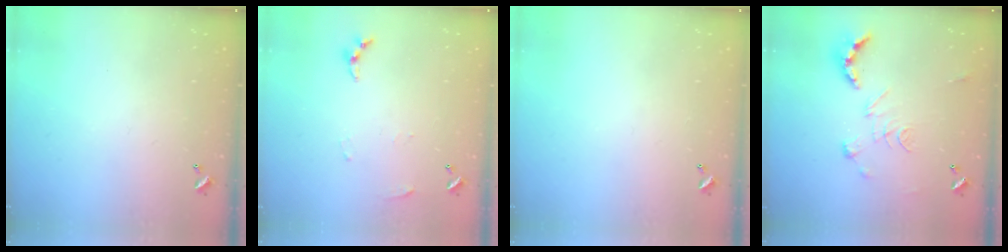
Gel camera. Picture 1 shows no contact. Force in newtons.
{"total": 4.6, "press": 4.6, "slide": 0.4}
{"total": 0.0}
{"total": 2.5, "press": 2.0, "slide": 1.5}